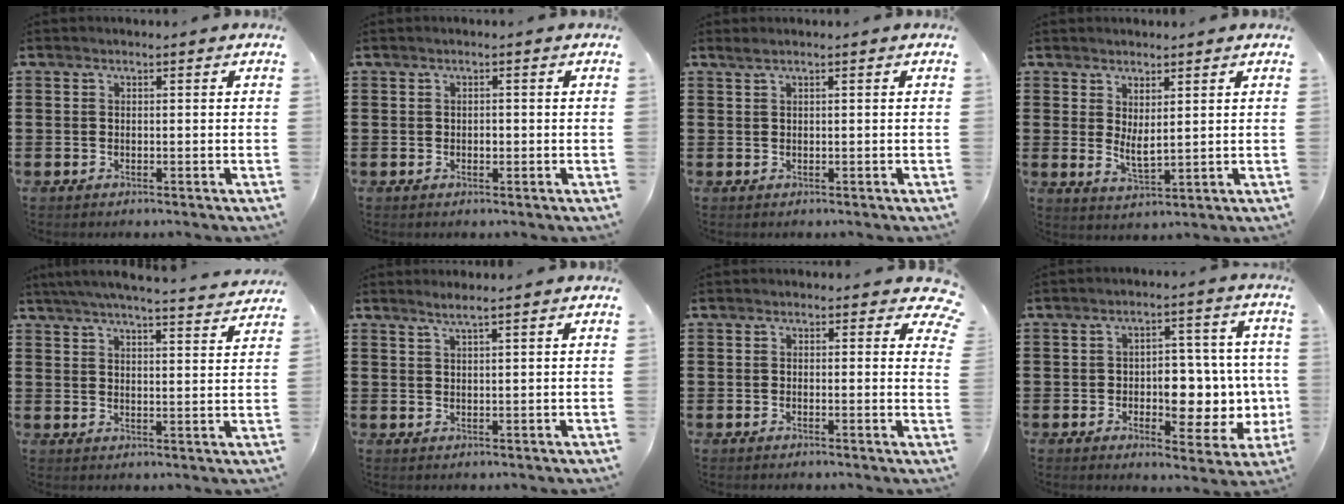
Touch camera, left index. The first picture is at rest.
{"total": 0.9, "force": [0.0, 0.6, 0.7], "torque": [-0.015, 0.002, -0.001]}
{"total": 0.6, "force": [0.4, 0.0, 0.5], "torque": [-0.010, -0.001, 0.007]}
{"total": 3.4, "force": [1.6, 1.1, 2.8], "torque": [-0.056, 0.000, 0.031]}
{"total": 5.5, "force": [5.1, -0.3, 1.9], "torque": [-0.055, -0.028, 0.089]}
{"total": 2.0, "force": [1.6, -0.3, 1.0], "torque": [-0.023, 0.001, 0.030]}
{"total": 1.4, "force": [0.9, 0.8, 0.8], "torque": [-0.005, 0.000, 0.013]}
{"total": 7.9, "force": [-0.6, 4.7, 6.3], "torque": [-0.096, 0.004, -0.013]}